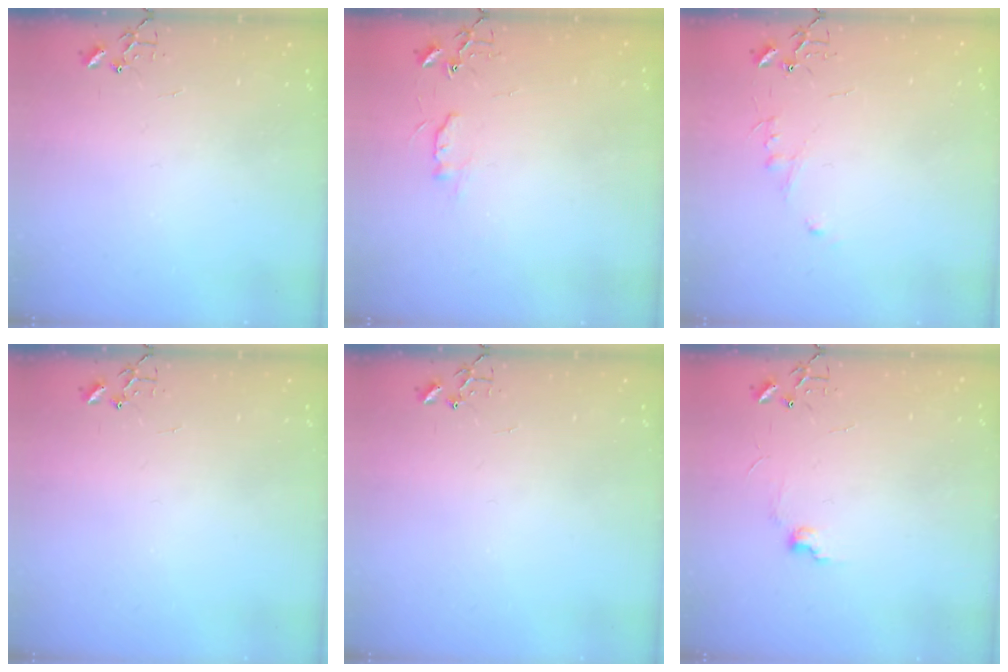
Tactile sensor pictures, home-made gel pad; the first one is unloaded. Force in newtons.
{"total": 5.6, "press": 5.6, "slide": 0.7}
{"total": 5.2, "press": 5.2, "slide": 0.6}
{"total": 0.0}
{"total": 0.0}
{"total": 4.1, "press": 4.0, "slide": 0.7}